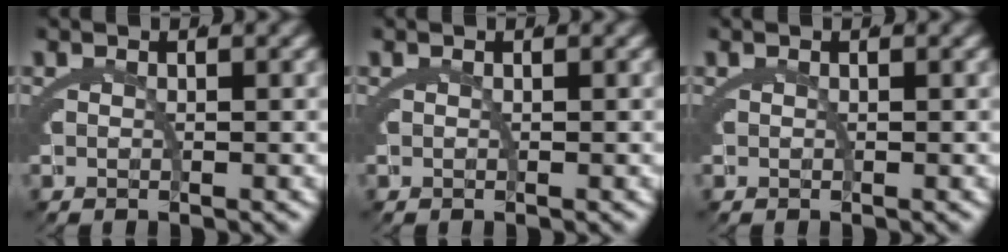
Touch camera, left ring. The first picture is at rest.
{"total": 0.0}
{"total": 0.0}